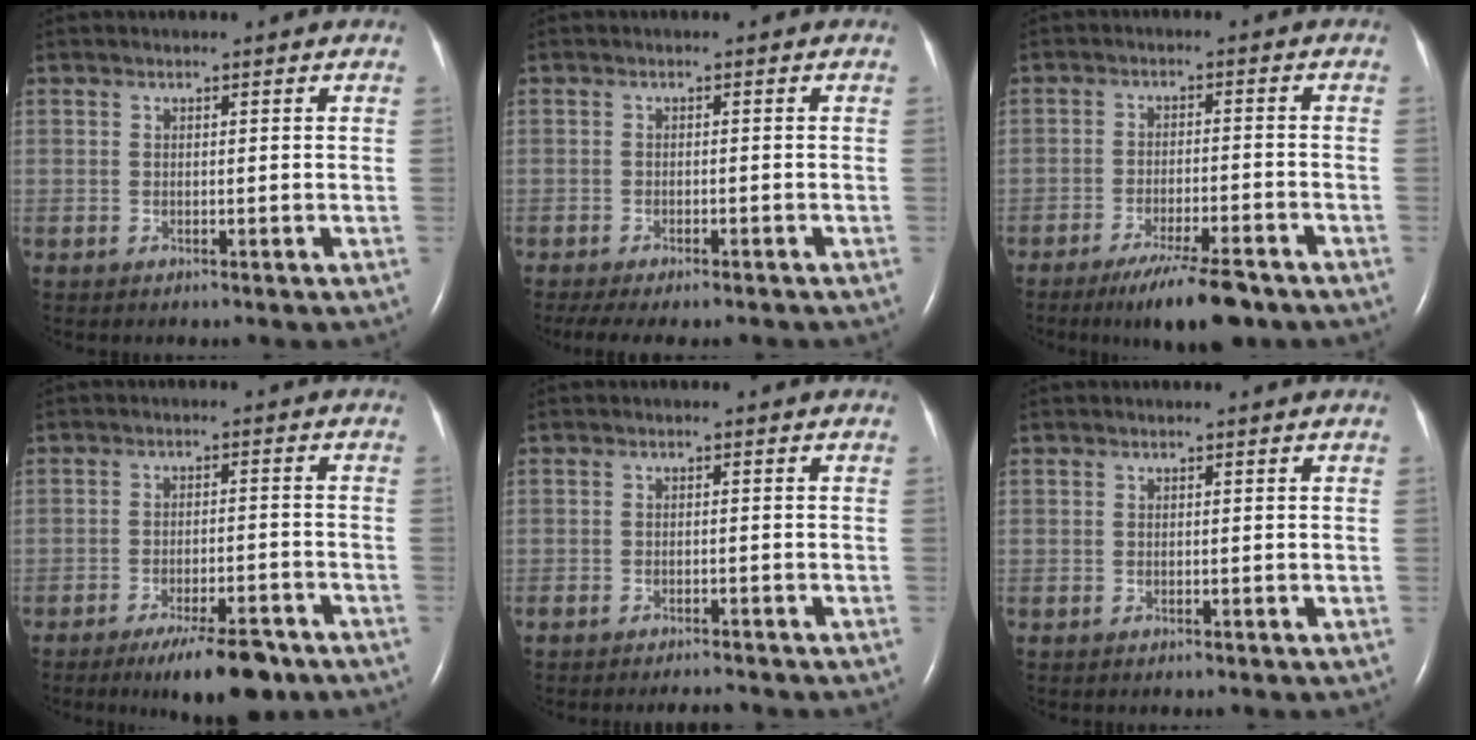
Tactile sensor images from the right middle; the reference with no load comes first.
{"total": 9.0, "force": [-7.6, 2.0, 4.4], "torque": [-0.069, -0.011, -0.104]}
{"total": 9.1, "force": [-6.9, 1.1, 5.9], "torque": [-0.097, -0.021, -0.110]}
{"total": 9.1, "force": [-6.6, 2.0, 5.8], "torque": [-0.087, -0.012, -0.102]}
{"total": 2.9, "force": [-2.7, 0.3, 0.9], "torque": [-0.015, -0.008, -0.039]}
{"total": 0.0}